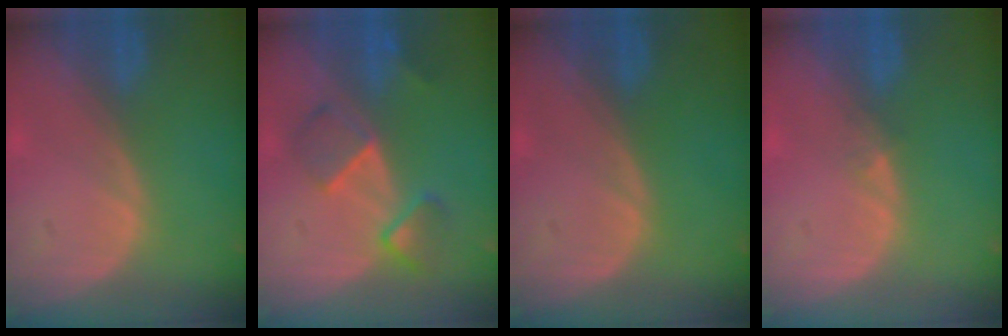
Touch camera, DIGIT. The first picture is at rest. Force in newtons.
{"total": 5.6, "press": 5.6, "slide": 0.6}
{"total": 0.0}
{"total": 0.9, "press": 0.7, "slide": 0.6}